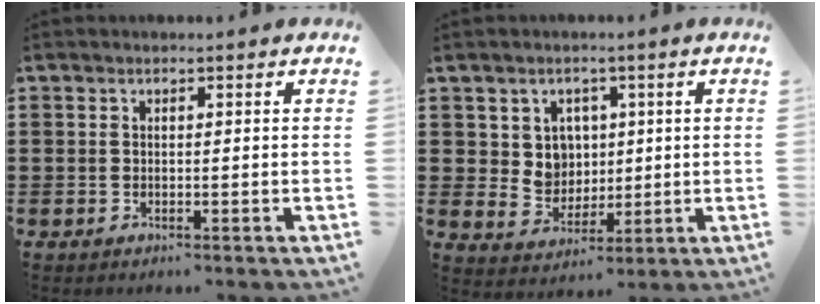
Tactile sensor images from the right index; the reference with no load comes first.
{"total": 5.1, "force": [1.6, 4.6, 1.6], "torque": [-0.046, 0.005, 0.029]}